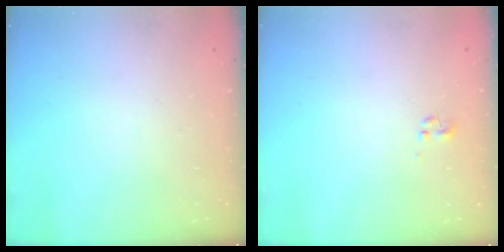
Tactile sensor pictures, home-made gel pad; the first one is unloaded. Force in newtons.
{"total": 0.0}